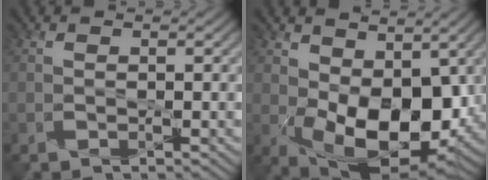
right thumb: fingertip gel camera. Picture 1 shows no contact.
{"total": 11.9, "force": [0.4, 7.1, 9.5], "torque": [-0.175, -0.024, 0.013]}